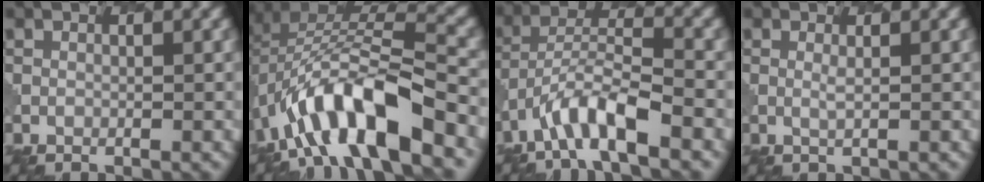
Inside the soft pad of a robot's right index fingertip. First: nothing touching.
{"total": 11.5, "force": [-5.2, 4.1, 9.3], "torque": [-0.159, 0.015, -0.088]}
{"total": 5.7, "force": [-3.4, 1.5, 4.2], "torque": [-0.081, 0.007, -0.063]}
{"total": 0.9, "force": [0.6, 0.2, 0.7], "torque": [-0.012, -0.003, 0.010]}